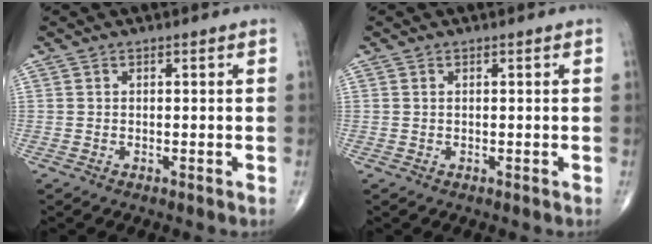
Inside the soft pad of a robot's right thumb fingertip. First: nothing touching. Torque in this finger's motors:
{"motor_torque": [0.40, -0.26, -0.17, -0.07, 0.02]}